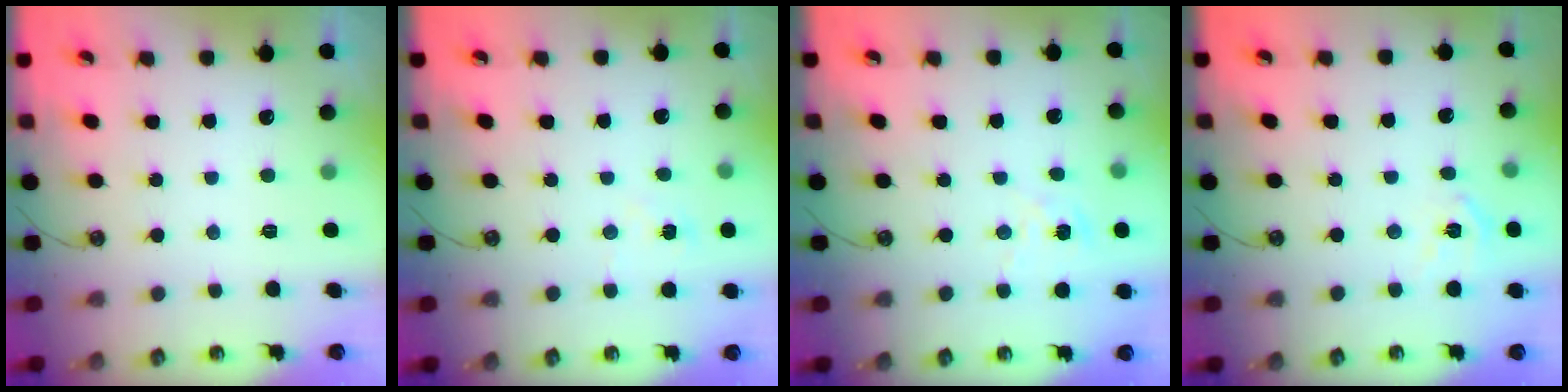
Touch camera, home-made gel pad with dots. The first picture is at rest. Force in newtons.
{"total": 4.2, "press": 4.2, "slide": 0.5}
{"total": 3.6, "press": 3.5, "slide": 0.4}
{"total": 7.2, "press": 7.1, "slide": 0.9}